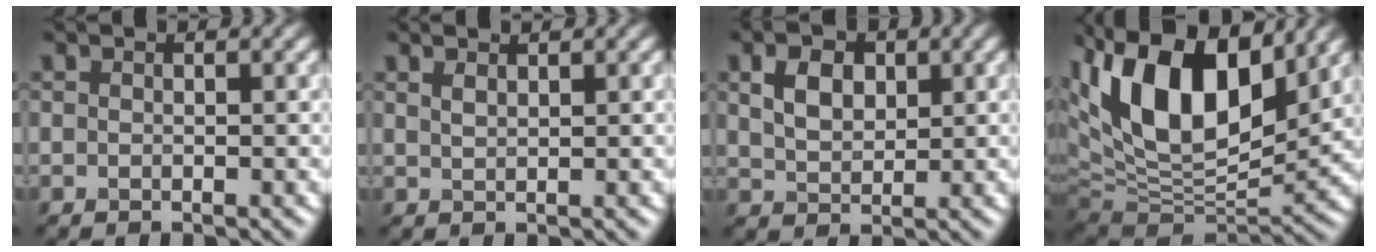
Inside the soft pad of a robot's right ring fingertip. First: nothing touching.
{"total": 1.1, "force": [0.9, 0.3, 0.5], "torque": [-0.011, 0.002, 0.018]}
{"total": 3.6, "force": [1.3, 2.3, 2.5], "torque": [-0.049, 0.004, 0.024]}
{"total": 15.9, "force": [6.4, 7.9, 12.3], "torque": [-0.224, 0.025, 0.106]}